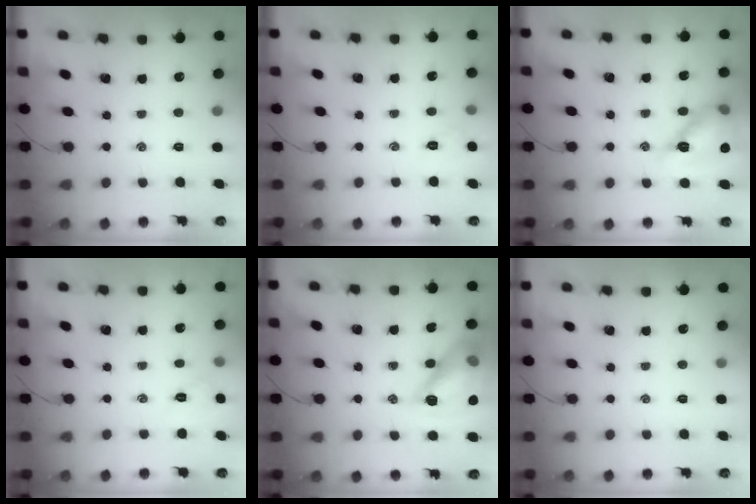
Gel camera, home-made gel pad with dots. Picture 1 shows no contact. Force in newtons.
{"total": 3.0, "press": 2.9, "slide": 0.8}
{"total": 14.4, "press": 14.0, "slide": 3.7}
{"total": 2.7, "press": 2.6, "slide": 0.8}
{"total": 15.4, "press": 15.2, "slide": 2.3}
{"total": 0.0}